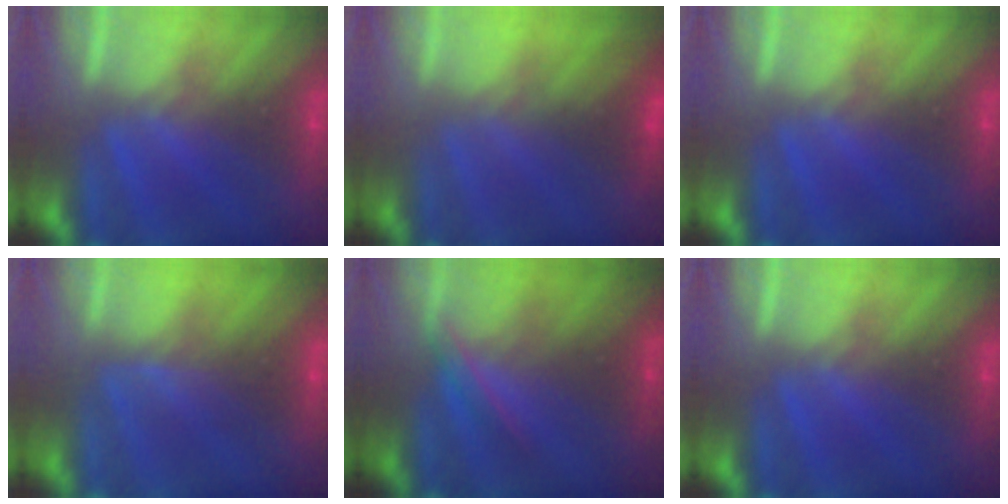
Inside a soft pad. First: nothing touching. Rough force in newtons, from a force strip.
{"total": 2.9}
{"total": 0.0}
{"total": 2.4}
{"total": 1.9}
{"total": 0.0}